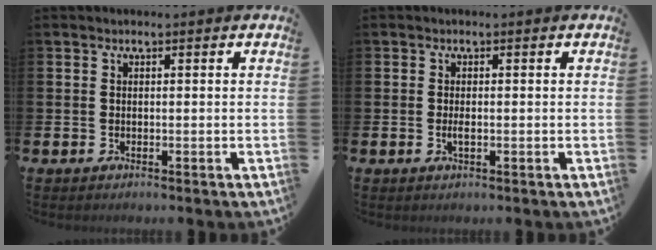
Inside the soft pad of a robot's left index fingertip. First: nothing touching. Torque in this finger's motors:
{"motor_torque": [0.32, 0.18, 0.02, 0.05]}